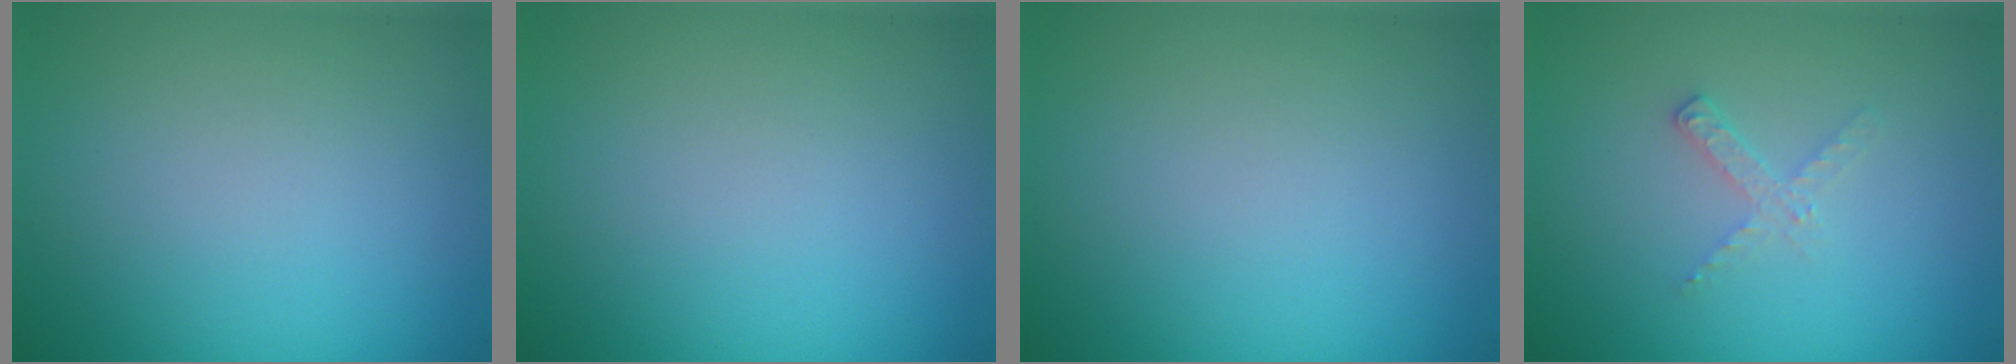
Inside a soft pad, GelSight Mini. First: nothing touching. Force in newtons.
{"total": 0.0}
{"total": 0.0}
{"total": 1.4, "press": 1.4, "slide": 0.1}